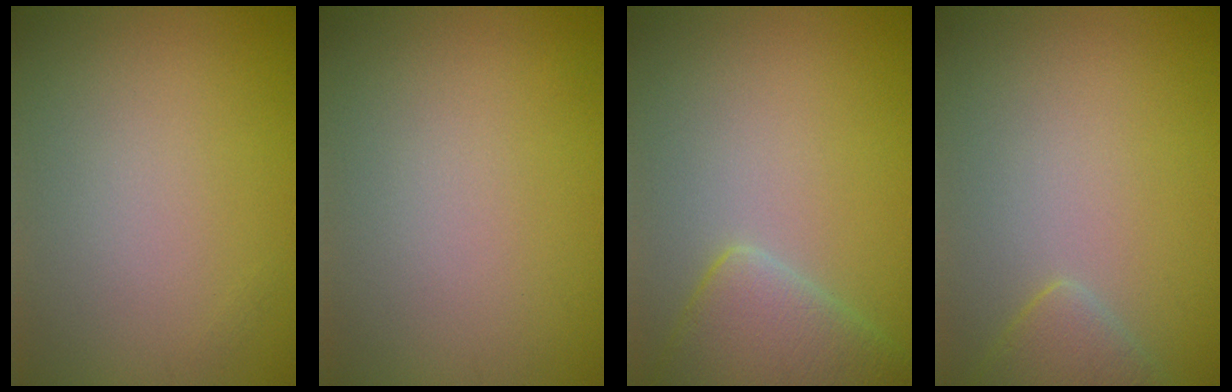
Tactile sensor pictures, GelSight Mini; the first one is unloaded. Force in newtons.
{"total": 0.0}
{"total": 5.1, "press": 5.1, "slide": 0.5}
{"total": 2.6, "press": 2.6, "slide": 0.2}